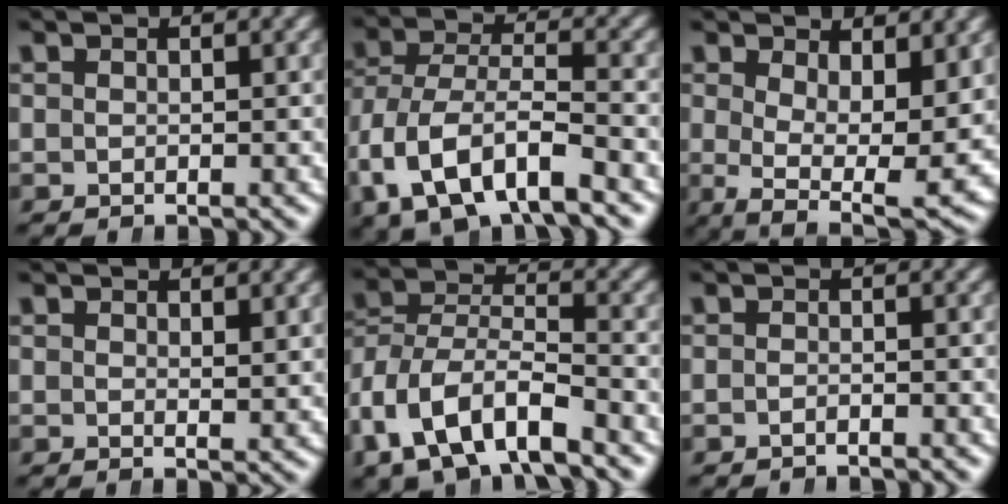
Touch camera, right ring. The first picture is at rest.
{"total": 7.3, "force": [-1.6, 4.9, 5.2], "torque": [-0.120, -0.030, -0.012]}
{"total": 7.6, "force": [-1.3, 4.1, 6.3], "torque": [-0.105, -0.045, -0.007]}
{"total": 0.9, "force": [0.8, 0.0, 0.5], "torque": [-0.002, -0.004, 0.013]}
{"total": 7.9, "force": [-1.6, 6.1, 4.8], "torque": [-0.106, -0.016, -0.030]}
{"total": 0.8, "force": [-0.8, -0.1, 0.1], "torque": [0.005, 0.006, -0.020]}